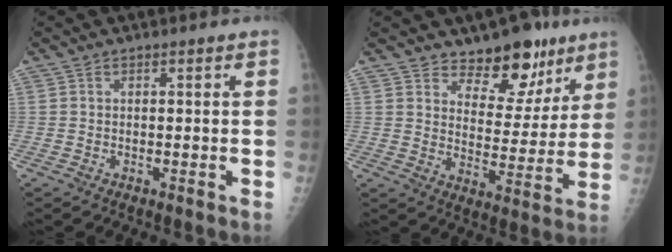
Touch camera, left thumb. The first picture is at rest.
{"total": 12.1, "force": [8.7, 6.6, 5.2], "torque": [-0.022, -0.056, 0.135]}